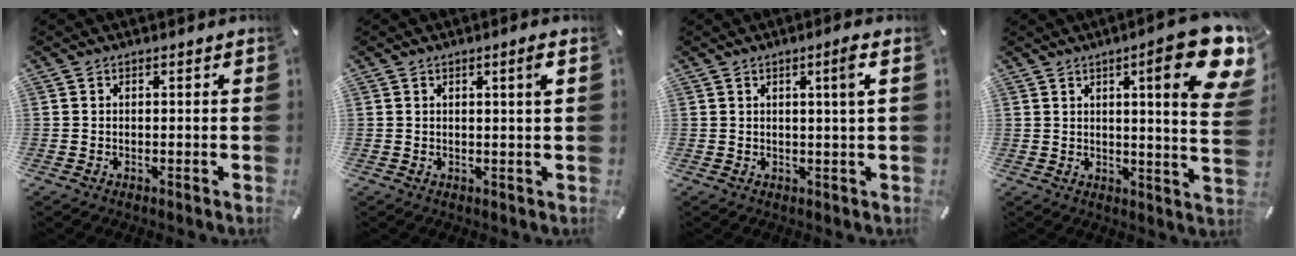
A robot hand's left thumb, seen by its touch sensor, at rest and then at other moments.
{"total": 2.5, "force": [0.9, 0.0, 2.4], "torque": [-0.045, -0.002, 0.013]}
{"total": 4.2, "force": [1.4, -0.1, 4.0], "torque": [-0.070, -0.006, 0.018]}
{"total": 17.9, "force": [7.7, 3.2, 15.8], "torque": [-0.222, -0.045, 0.107]}